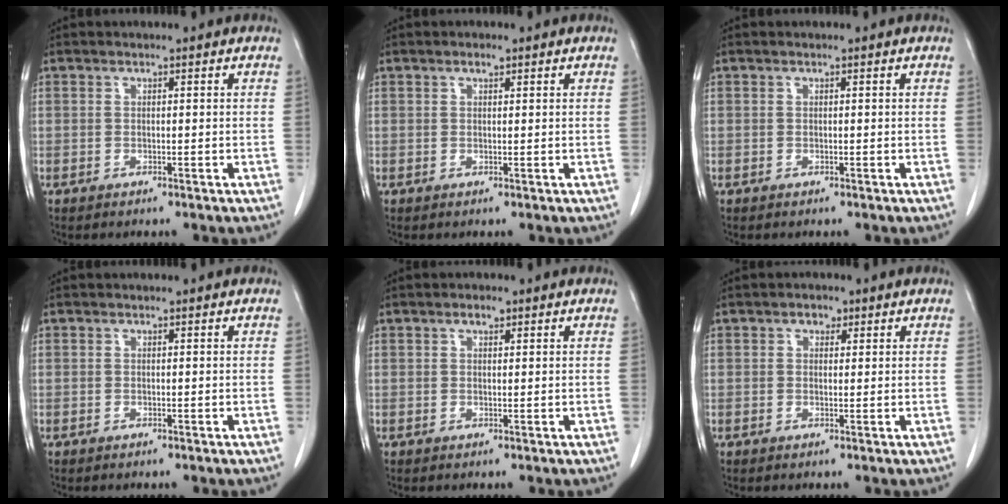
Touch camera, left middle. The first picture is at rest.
{"total": 0.9, "force": [0.7, 0.3, 0.6], "torque": [-0.014, -0.001, 0.011]}
{"total": 0.0}
{"total": 0.0}
{"total": 1.5, "force": [1.0, 0.6, 1.0], "torque": [-0.018, 0.002, 0.016]}
{"total": 1.7, "force": [1.0, 1.1, 0.8], "torque": [-0.014, 0.003, 0.014]}